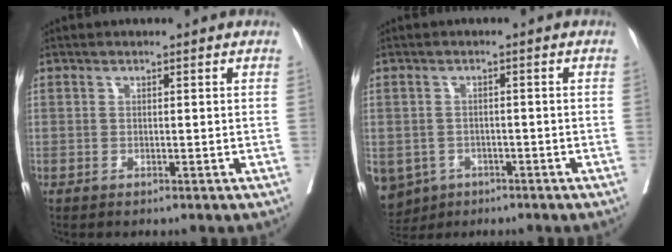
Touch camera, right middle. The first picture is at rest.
{"total": 9.2, "force": [-4.9, 7.4, 2.6], "torque": [-0.074, -0.004, -0.066]}